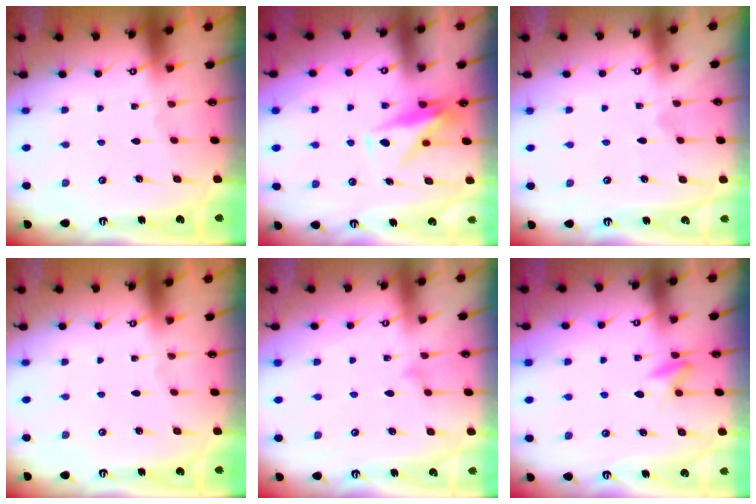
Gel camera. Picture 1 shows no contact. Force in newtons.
{"total": 8.8, "press": 8.8, "slide": 0.1}
{"total": 6.7, "press": 6.7, "slide": 0.4}
{"total": 0.0}
{"total": 7.1, "press": 7.1, "slide": 0.3}
{"total": 6.0, "press": 5.7, "slide": 1.7}